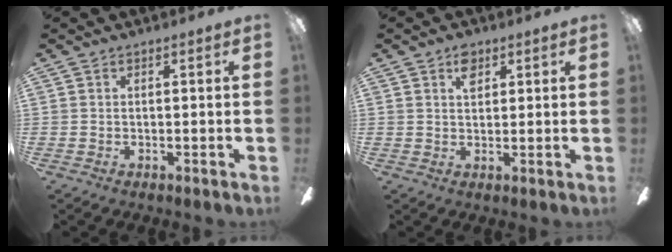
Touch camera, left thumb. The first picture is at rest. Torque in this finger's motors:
{"motor_torque": [0.16, 0.00, 0.11, -0.15, 0.00]}